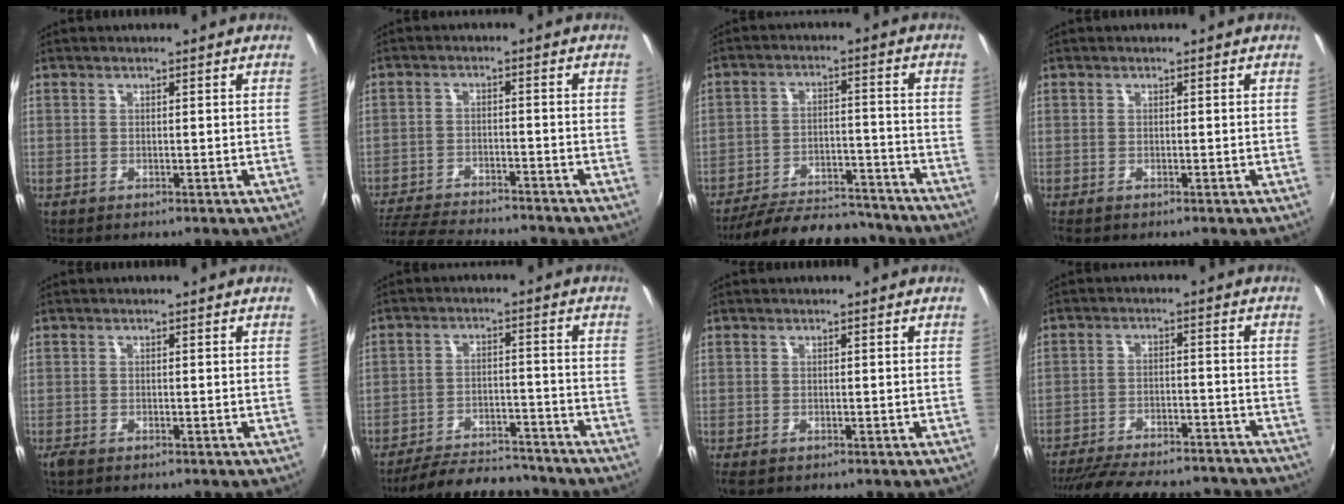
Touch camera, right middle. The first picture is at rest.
{"total": 14.6, "force": [-12.9, 2.7, 6.2], "torque": [-0.139, -0.025, -0.205]}
{"total": 18.7, "force": [-16.5, 5.4, 7.0], "torque": [-0.140, 0.005, -0.225]}
{"total": 0.8, "force": [-0.6, 0.3, 0.3], "torque": [-0.009, -0.005, -0.012]}
{"total": 1.1, "force": [-0.8, 0.3, 0.6], "torque": [-0.012, -0.004, -0.017]}
{"total": 13.8, "force": [-12.3, 3.8, 4.8], "torque": [-0.111, 0.007, -0.175]}
{"total": 0.9, "force": [-0.5, 0.5, 0.6], "torque": [-0.013, -0.005, -0.008]}
{"total": 22.7, "force": [-19.9, 6.4, 9.0], "torque": [-0.183, -0.004, -0.263]}